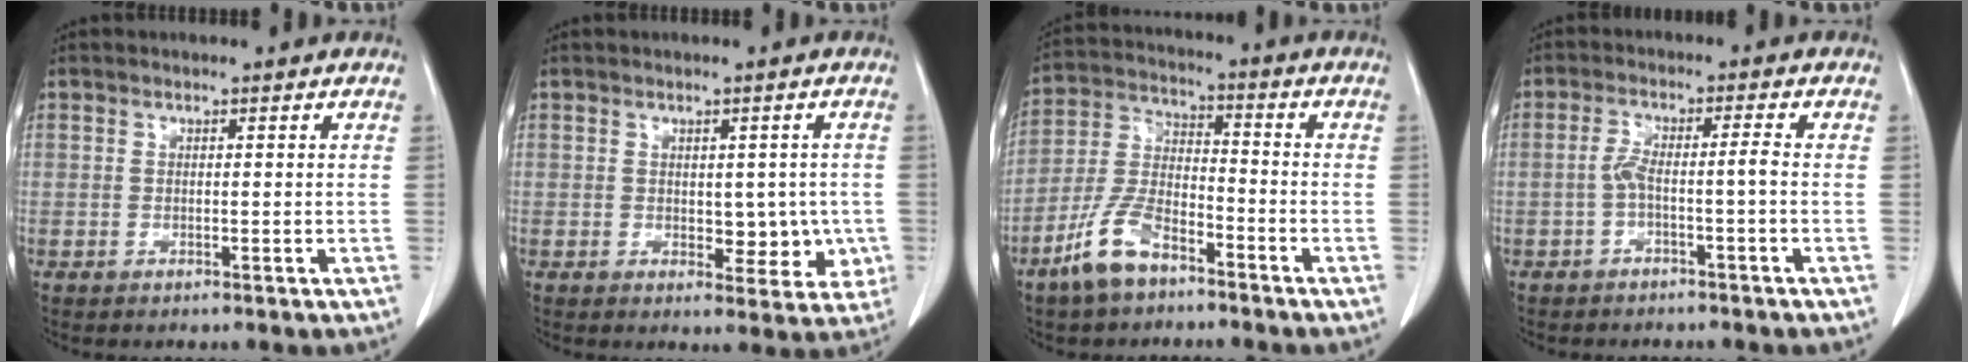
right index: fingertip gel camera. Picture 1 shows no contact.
{"total": 5.8, "force": [-0.4, 3.6, 4.6], "torque": [-0.038, 0.005, 0.005]}
{"total": 9.5, "force": [-6.4, 3.8, 5.9], "torque": [-0.141, 0.000, -0.129]}
{"total": 3.6, "force": [-1.3, 0.0, 3.3], "torque": [-0.068, 0.017, -0.023]}